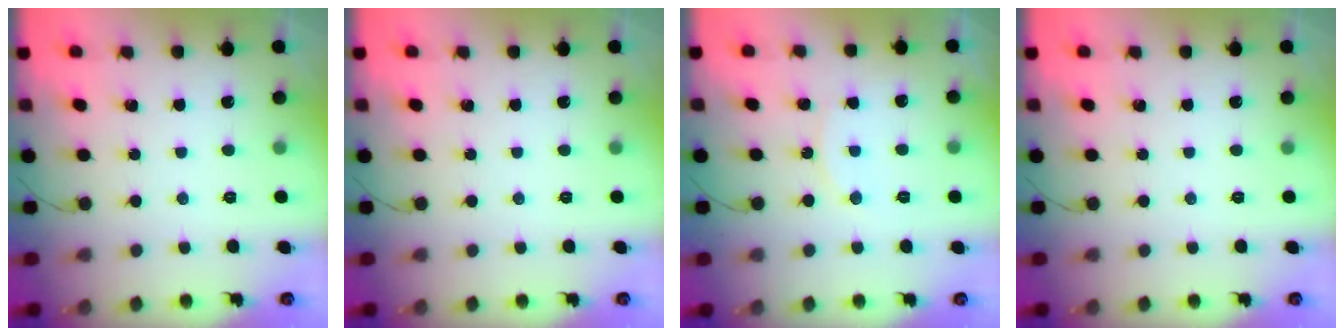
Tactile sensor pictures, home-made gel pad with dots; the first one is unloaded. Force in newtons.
{"total": 0.0}
{"total": 7.4, "press": 7.4, "slide": 0.1}
{"total": 0.0}